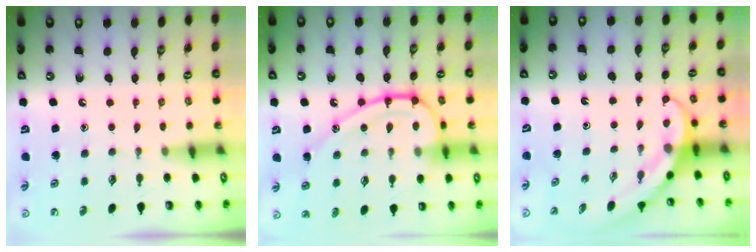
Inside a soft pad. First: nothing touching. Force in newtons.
{"total": 16.0, "press": 16.0, "slide": 1.3}
{"total": 3.8, "press": 3.8, "slide": 0.3}